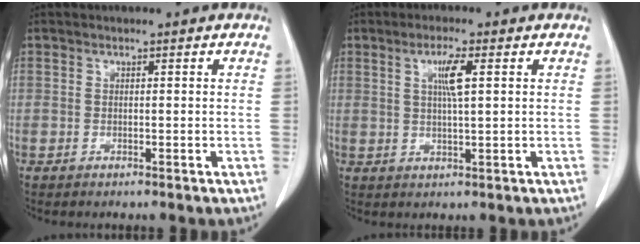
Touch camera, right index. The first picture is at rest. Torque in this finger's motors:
{"motor_torque": [0.24, 0.07, 0.10, 0.05]}